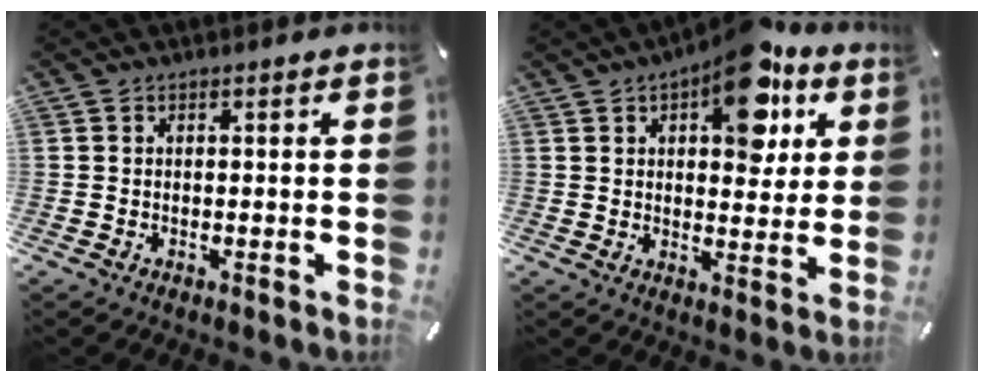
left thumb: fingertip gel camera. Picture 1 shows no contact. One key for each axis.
{"total": 15.1, "fx": 7.6, "fy": 7.6, "fz": 10.6, "tx": -0.133, "ty": -0.030, "tz": 0.126}